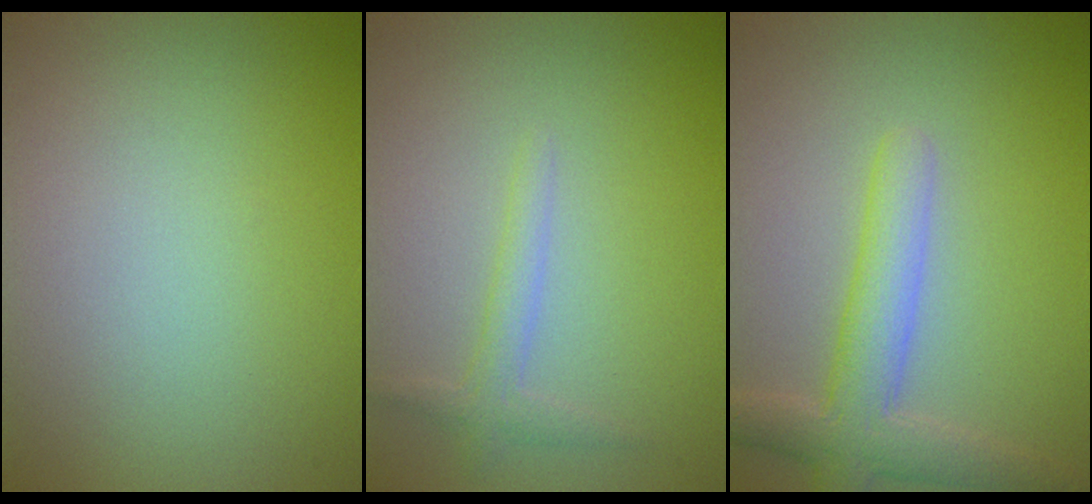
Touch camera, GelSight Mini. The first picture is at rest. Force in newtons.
{"total": 1.5, "press": 1.5, "slide": 0.1}
{"total": 4.0, "press": 4.0, "slide": 0.1}